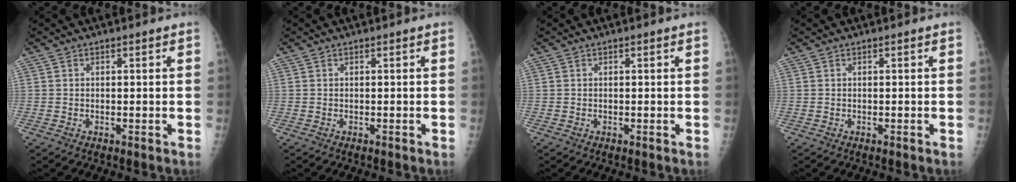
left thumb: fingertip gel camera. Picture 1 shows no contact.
{"total": 0.0}
{"total": 0.0}
{"total": 0.0}